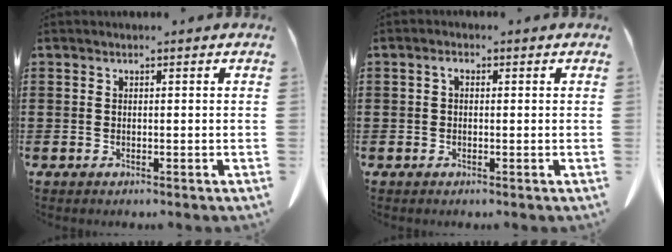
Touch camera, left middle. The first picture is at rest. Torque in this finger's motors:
{"motor_torque": [0.15, 0.14, 0.02, 0.03]}